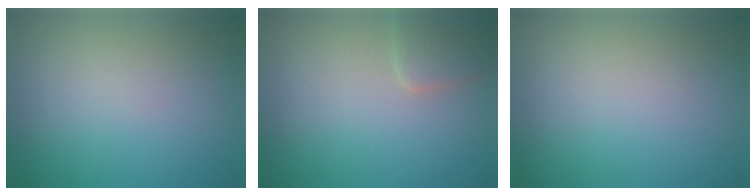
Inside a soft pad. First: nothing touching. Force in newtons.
{"total": 2.1, "press": 2.0, "slide": 0.2}
{"total": 0.0}